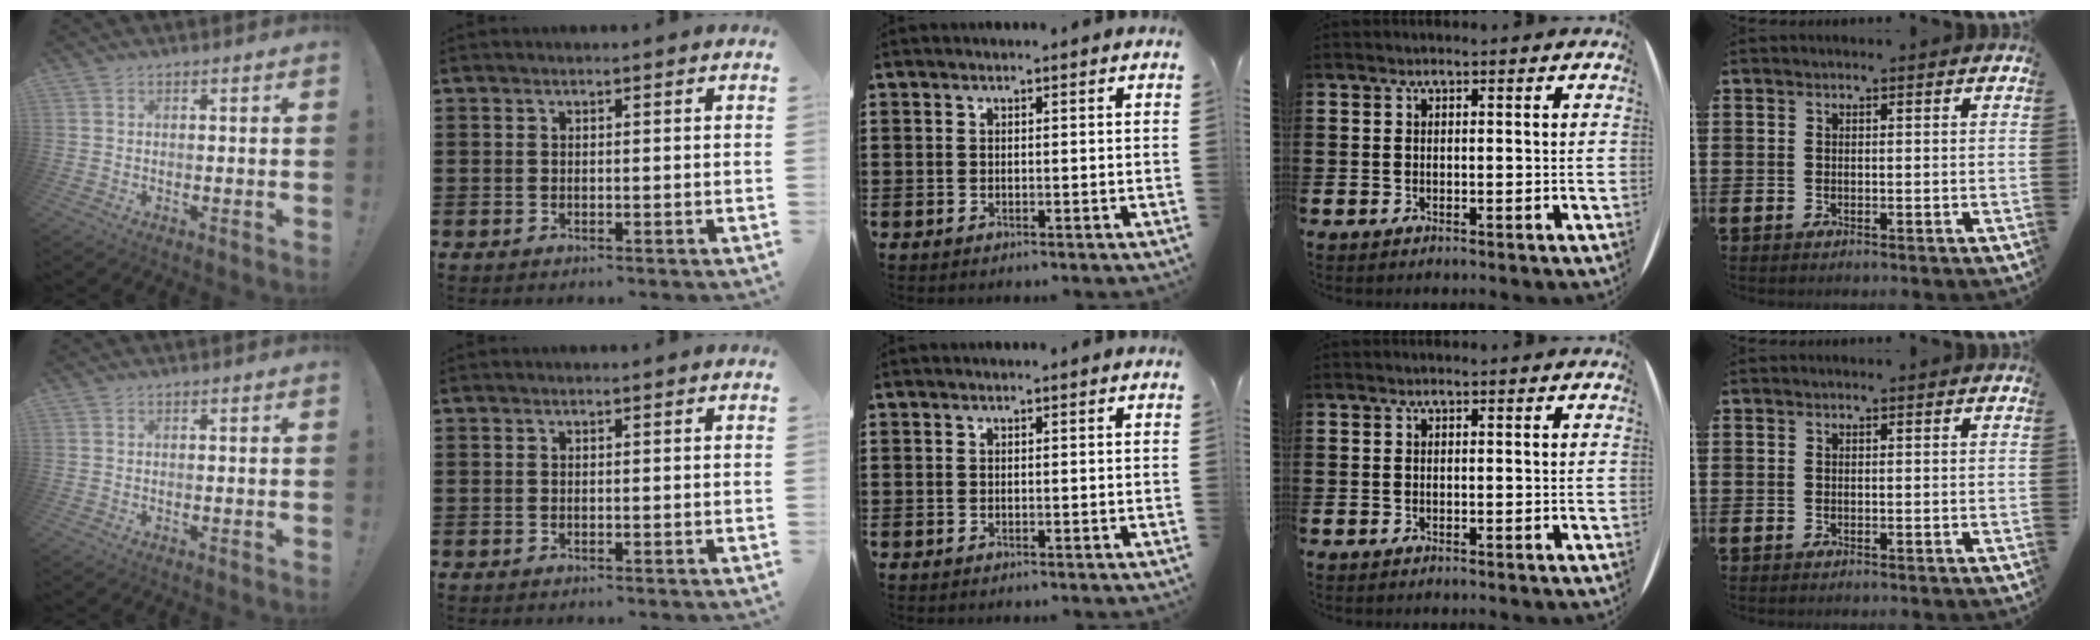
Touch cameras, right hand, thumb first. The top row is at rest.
{}